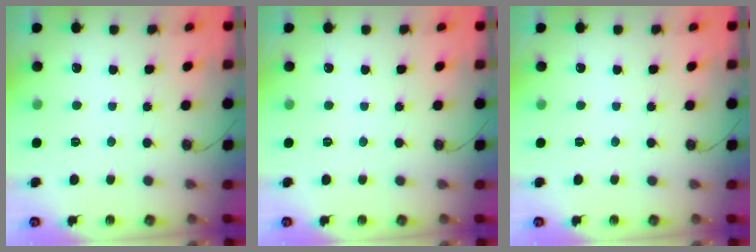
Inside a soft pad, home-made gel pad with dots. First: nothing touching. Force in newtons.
{"total": 0.0}
{"total": 0.0}